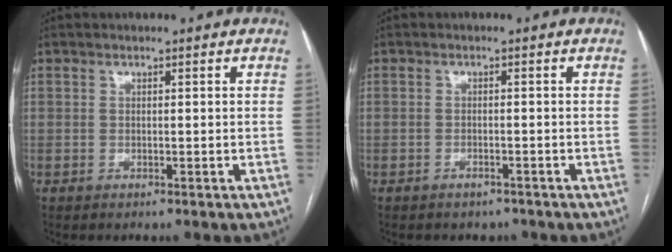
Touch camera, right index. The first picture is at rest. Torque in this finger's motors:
{"motor_torque": [0.12, 0.01, 0.09, 0.00]}